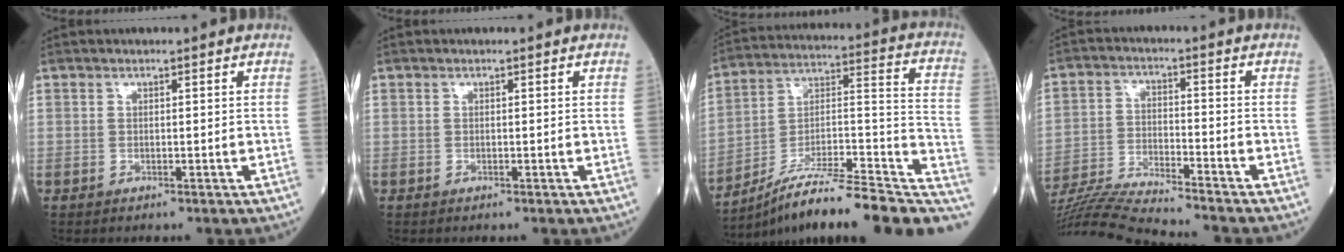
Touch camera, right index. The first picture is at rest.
{"total": 0.0}
{"total": 22.6, "force": [-17.1, 3.2, 14.5], "torque": [-0.155, 0.035, -0.271]}
{"total": 12.5, "force": [-12.0, -1.3, 3.2], "torque": [-0.049, -0.006, -0.213]}